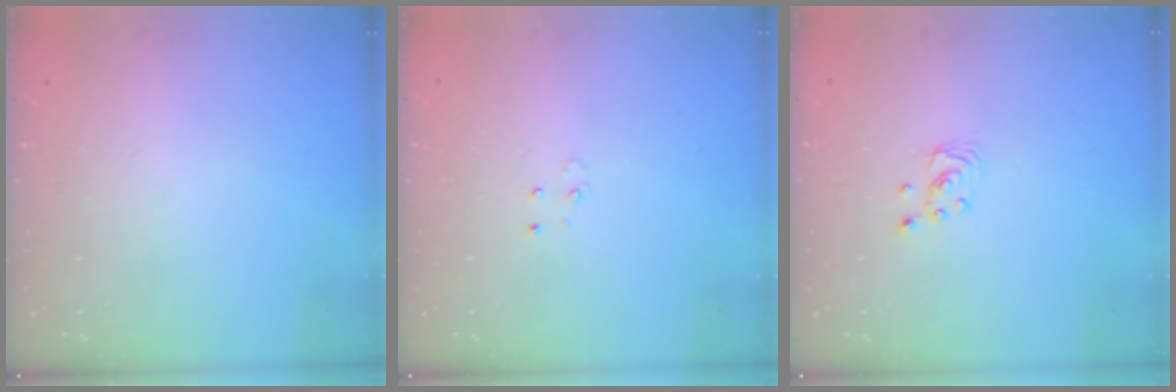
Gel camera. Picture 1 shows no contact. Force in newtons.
{"total": 3.0, "press": 3.0, "slide": 0.4}
{"total": 1.9, "press": 1.9, "slide": 0.1}